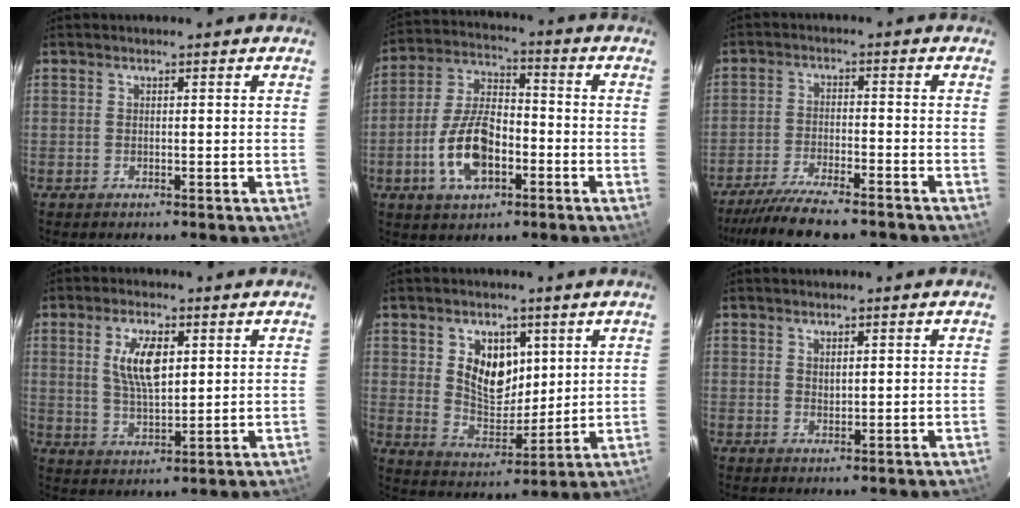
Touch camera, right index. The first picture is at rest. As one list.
[{"total": 12.9, "force": [-4.5, 6.5, 10.2], "torque": [-0.213, 0.010, -0.077]}, {"total": 12.5, "force": [-10.8, 2.2, 6.0], "torque": [-0.135, -0.022, -0.178]}, {"total": 8.4, "force": [2.5, 3.8, 7.1], "torque": [-0.133, 0.004, 0.051]}, {"total": 10.3, "force": [3.4, 7.1, 6.7], "torque": [-0.115, 0.000, 0.073]}, {"total": 1.5, "force": [0.7, 0.9, 1.0], "torque": [-0.015, 0.002, 0.014]}]